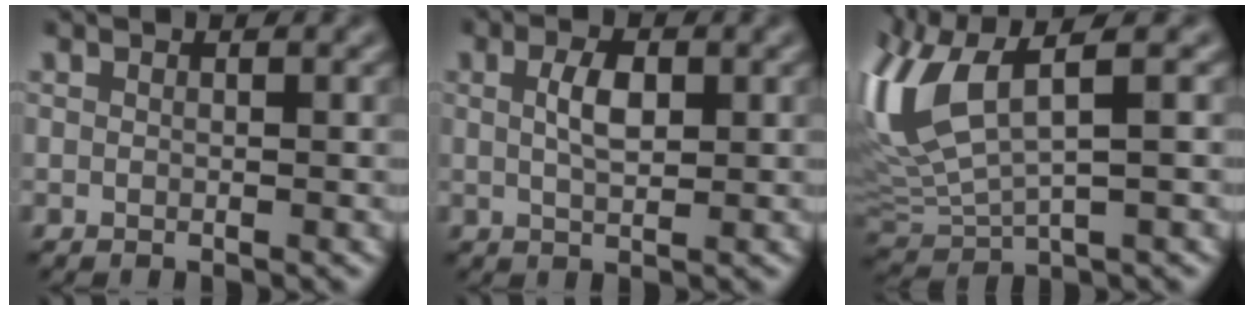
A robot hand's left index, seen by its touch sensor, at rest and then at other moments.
{"total": 2.7, "force": [0.5, 1.3, 2.3], "torque": [-0.053, 0.003, 0.010]}
{"total": 9.4, "force": [2.5, 3.9, 8.1], "torque": [-0.201, 0.008, 0.051]}